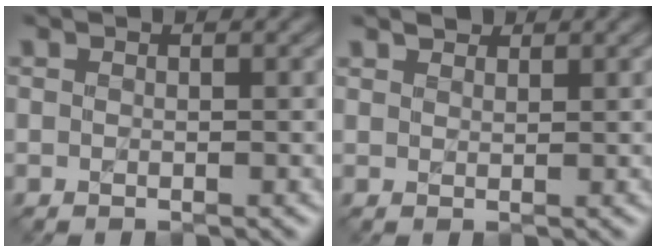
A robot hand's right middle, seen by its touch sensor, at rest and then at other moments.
{"total": 1.4, "force": [1.2, -0.1, -0.5], "torque": [0.003, -0.001, 0.021]}